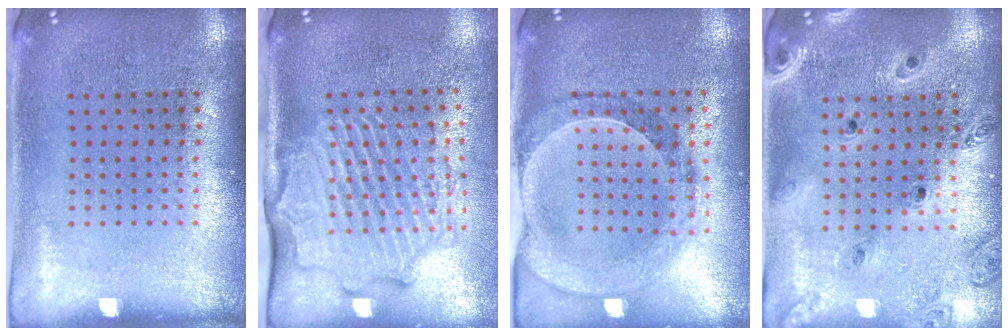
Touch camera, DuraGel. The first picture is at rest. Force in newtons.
{"total": 2.6, "press": 2.2, "slide": 1.4}
{"total": 0.8, "press": 0.7, "slide": 0.3}
{"total": 1.3, "press": 1.3, "slide": 0.1}